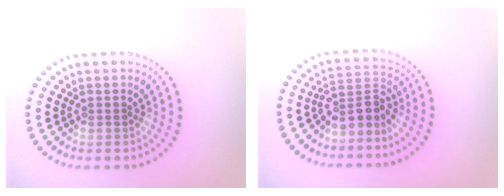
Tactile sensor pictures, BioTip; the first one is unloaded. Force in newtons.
{"total": 3.1, "press": 2.2, "slide": 2.2}